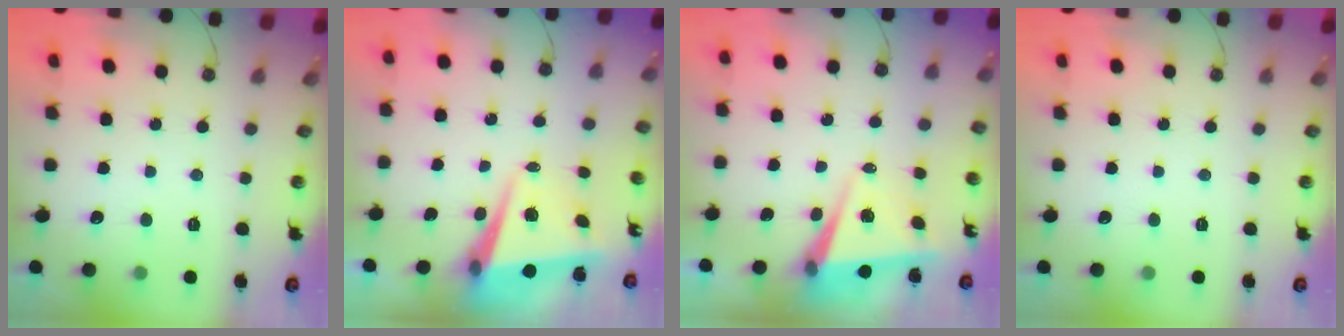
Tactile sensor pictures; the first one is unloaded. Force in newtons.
{"total": 6.7, "press": 6.4, "slide": 1.8}
{"total": 5.8, "press": 4.6, "slide": 3.6}
{"total": 0.0}